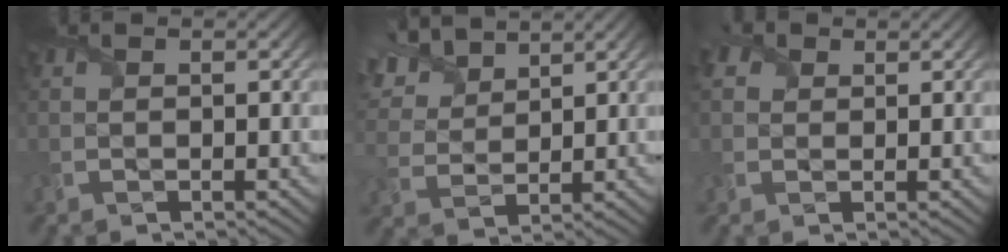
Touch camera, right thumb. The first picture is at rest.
{"total": 8.3, "force": [5.8, 3.9, 4.4], "torque": [-0.129, 0.023, 0.115]}
{"total": 3.3, "force": [1.6, 2.5, 1.5], "torque": [-0.045, 0.009, 0.028]}